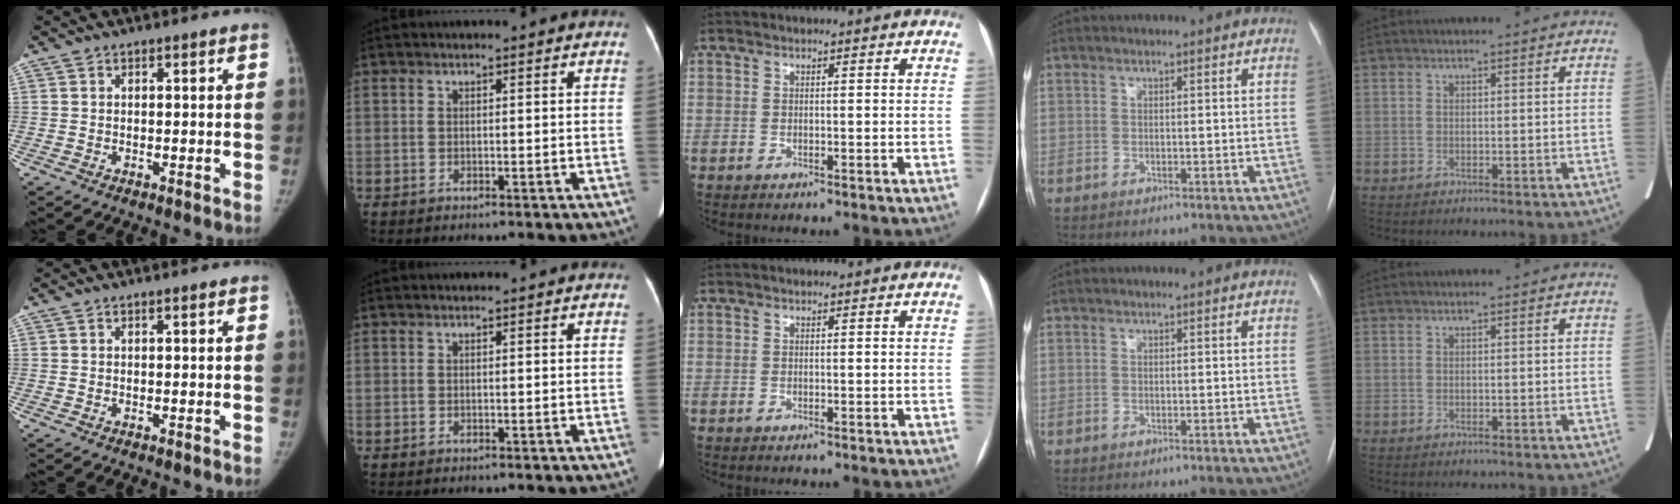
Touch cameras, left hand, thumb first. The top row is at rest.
{}